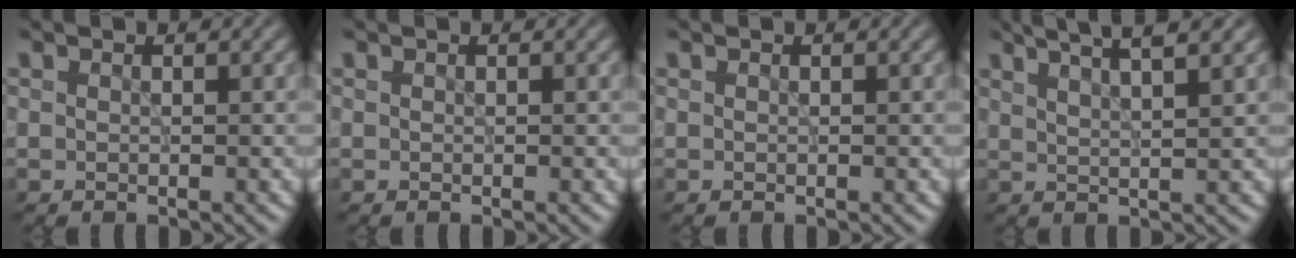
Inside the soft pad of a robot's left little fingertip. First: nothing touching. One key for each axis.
{"total": 0.0}
{"total": 0.0}
{"total": 6.3, "fx": 4.4, "fy": 1.6, "fz": 4.2, "tx": -0.033, "ty": 0.031, "tz": 0.035}